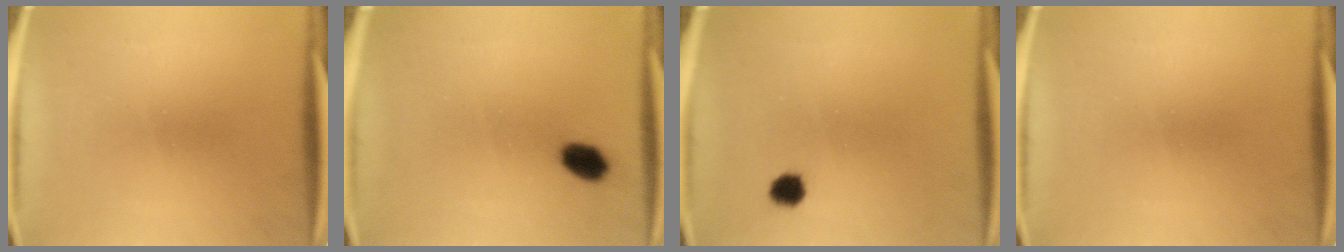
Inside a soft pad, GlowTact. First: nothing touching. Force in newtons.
{"total": 4.6}
{"total": 2.7}
{"total": 0.0}